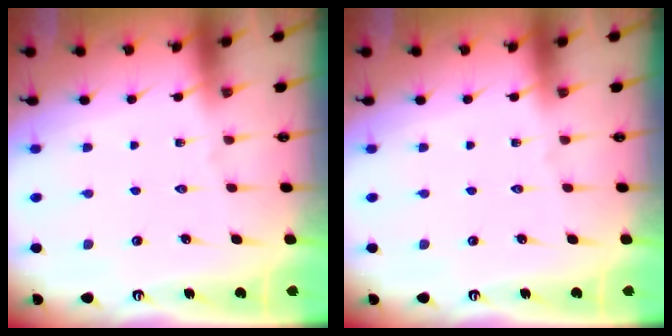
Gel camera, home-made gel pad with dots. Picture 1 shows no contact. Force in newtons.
{"total": 0.0}